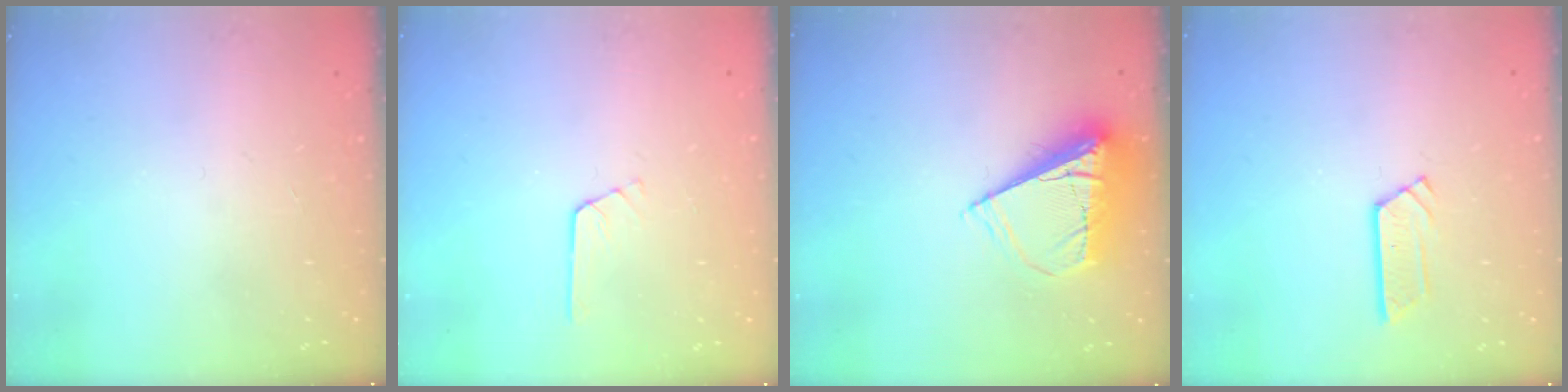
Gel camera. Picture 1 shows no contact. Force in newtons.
{"total": 2.7, "press": 2.7, "slide": 0.2}
{"total": 9.5, "press": 9.4, "slide": 1.0}
{"total": 4.3, "press": 4.2, "slide": 0.3}